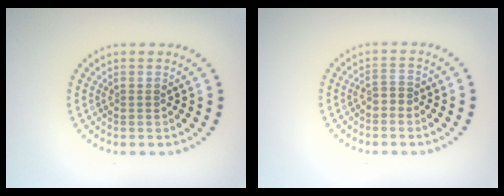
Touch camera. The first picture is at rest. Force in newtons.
{"total": 1.1, "press": 1.0, "slide": 0.5}